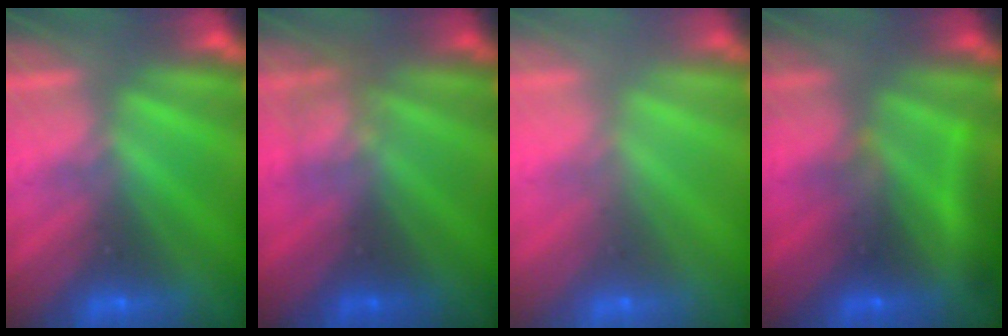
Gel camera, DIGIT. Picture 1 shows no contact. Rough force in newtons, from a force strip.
{"total": 2.4}
{"total": 2.2}
{"total": 6.5}